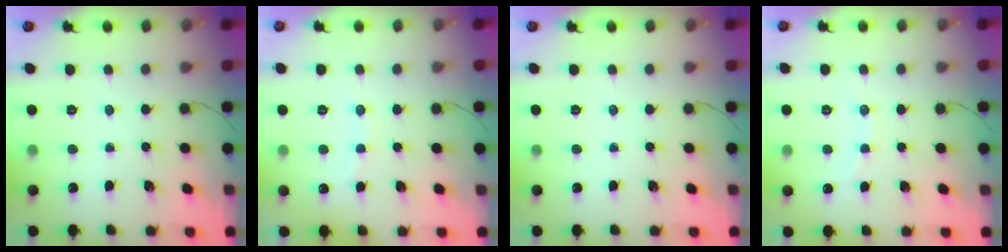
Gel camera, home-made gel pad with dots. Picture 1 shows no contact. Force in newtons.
{"total": 5.6, "press": 5.6, "slide": 0.9}
{"total": 0.0}
{"total": 4.1, "press": 3.9, "slide": 1.2}